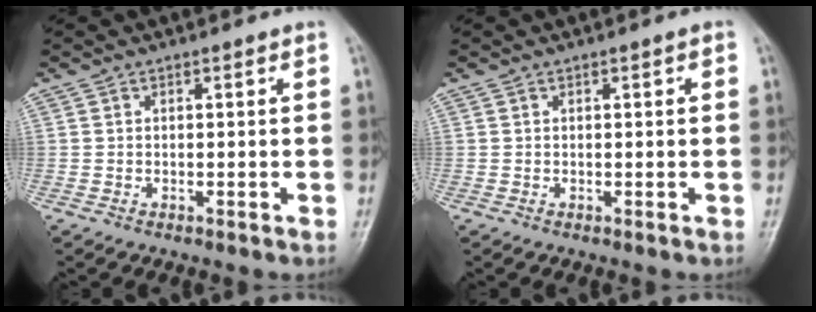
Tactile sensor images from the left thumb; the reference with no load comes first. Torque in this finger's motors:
{"motor_torque": [-0.20, -0.07, -0.29, -0.13, 0.00]}